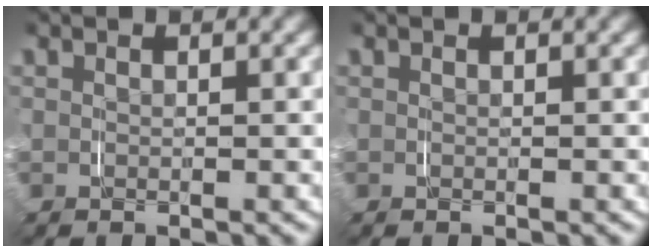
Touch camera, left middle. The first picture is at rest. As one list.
[{"total": 0.0}]